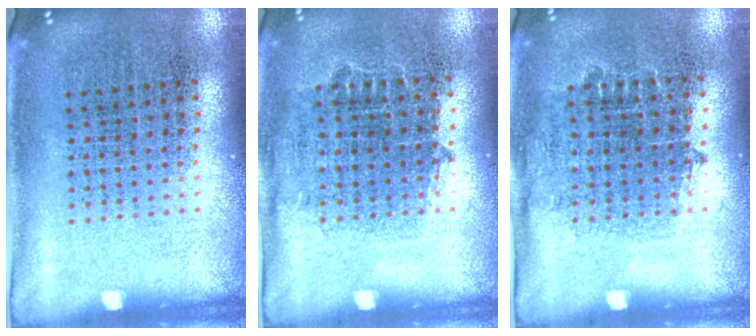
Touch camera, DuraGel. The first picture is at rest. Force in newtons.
{"total": 0.8, "press": 0.7, "slide": 0.4}
{"total": 0.7, "press": 0.7, "slide": 0.3}